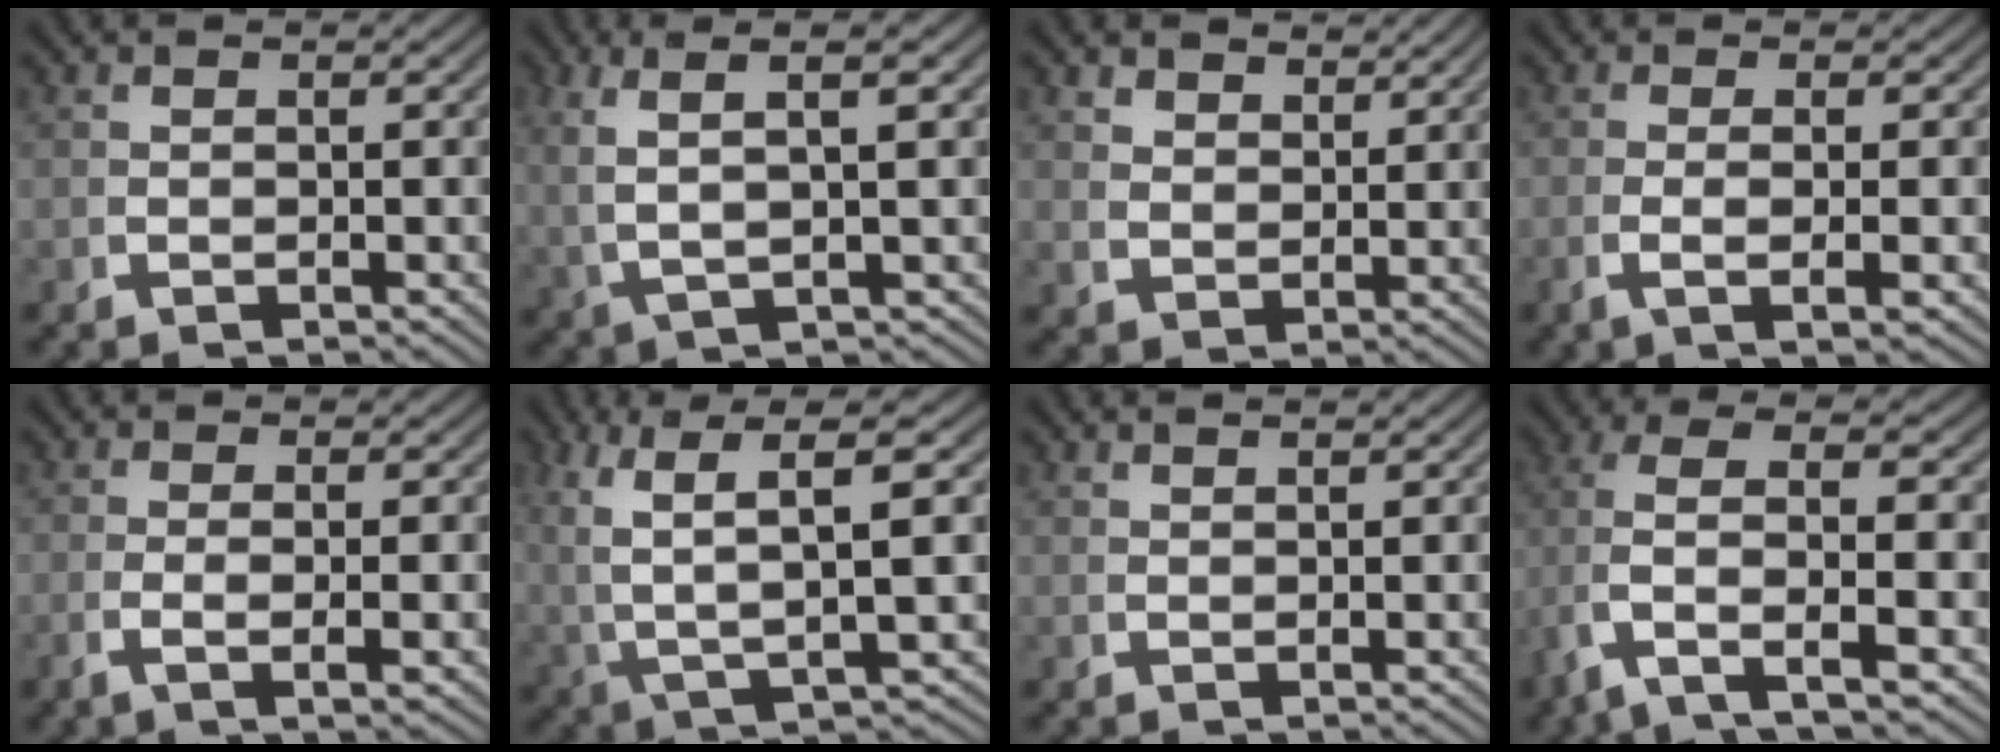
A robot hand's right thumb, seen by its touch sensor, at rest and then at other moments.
{"total": 7.0, "force": [3.2, 2.1, 5.9], "torque": [-0.101, 0.024, 0.052]}
{"total": 3.5, "force": [3.1, 1.4, 1.1], "torque": [-0.017, -0.002, 0.064]}
{"total": 3.0, "force": [-0.3, 0.4, 3.0], "torque": [-0.064, -0.001, -0.002]}
{"total": 2.5, "force": [-0.2, 0.3, 2.4], "torque": [-0.054, -0.001, -0.001]}
{"total": 8.8, "force": [1.4, 3.7, 7.8], "torque": [-0.144, -0.003, 0.031]}
{"total": 1.4, "force": [1.3, -0.5, 0.1], "torque": [0.003, 0.004, 0.028]}
{"total": 6.5, "force": [-0.2, 2.5, 6.0], "torque": [-0.152, -0.021, 0.016]}